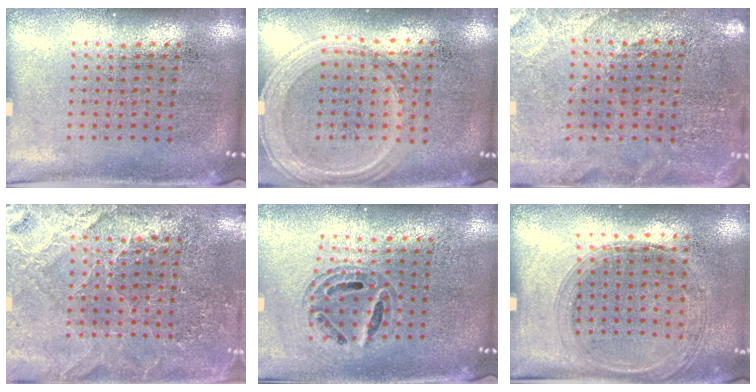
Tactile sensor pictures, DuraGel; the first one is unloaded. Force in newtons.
{"total": 1.2, "press": 1.1, "slide": 0.5}
{"total": 0.5, "press": 0.5, "slide": 0.2}
{"total": 3.3, "press": 3.2, "slide": 0.6}
{"total": 0.6, "press": 0.6, "slide": 0.2}
{"total": 1.4, "press": 1.3, "slide": 0.5}